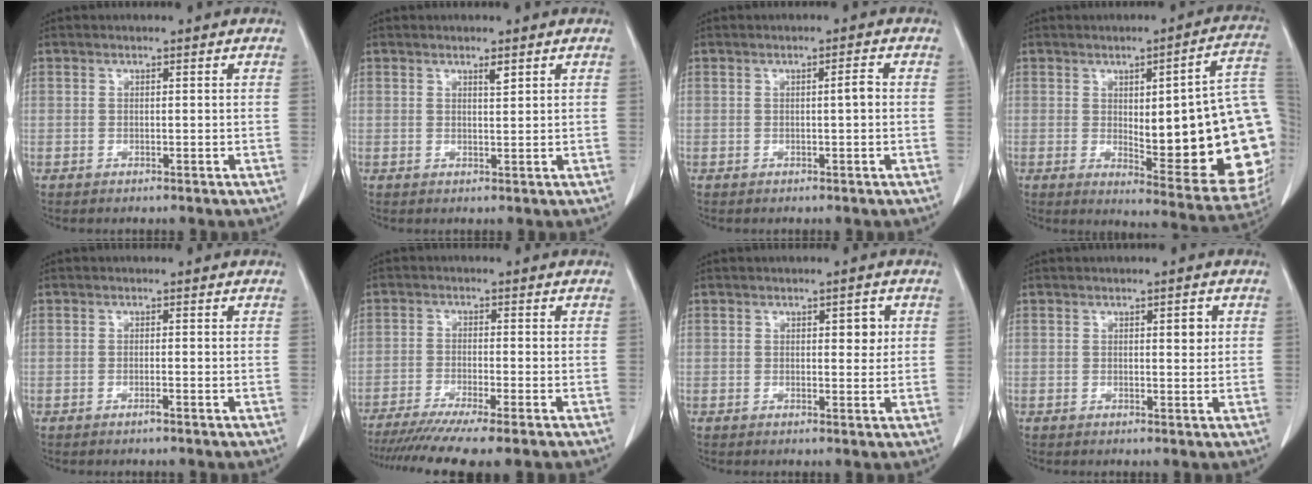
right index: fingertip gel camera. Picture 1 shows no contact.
{"total": 1.2, "force": [0.8, 0.1, 0.8], "torque": [-0.017, -0.005, 0.014]}
{"total": 1.5, "force": [0.0, 0.1, 1.5], "torque": [-0.023, 0.003, 0.000]}
{"total": 24.5, "force": [-1.1, 4.9, 24.0], "torque": [-0.218, 0.007, -0.001]}
{"total": 0.8, "force": [-0.6, -0.1, 0.5], "torque": [-0.012, 0.000, -0.010]}
{"total": 12.7, "force": [-10.3, -0.1, 7.4], "torque": [-0.107, -0.028, -0.161]}
{"total": 2.5, "force": [0.7, 1.2, 2.1], "torque": [-0.023, 0.000, 0.009]}
{"total": 1.8, "force": [0.5, 0.6, 1.6], "torque": [-0.023, 0.000, 0.009]}